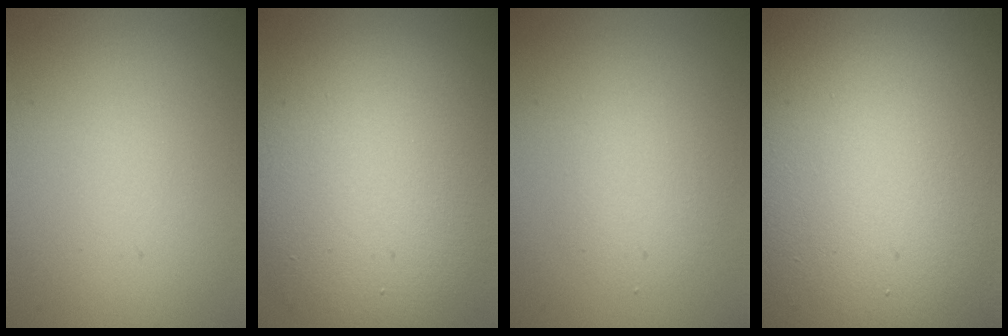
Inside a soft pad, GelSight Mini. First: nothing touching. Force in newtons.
{"total": 12.5, "press": 12.4, "slide": 1.2}
{"total": 2.2, "press": 2.2, "slide": 0.2}
{"total": 24.8, "press": 24.8, "slide": 1.0}